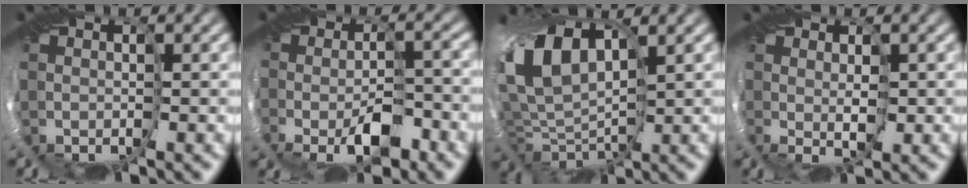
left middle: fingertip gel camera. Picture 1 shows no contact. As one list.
[{"total": 2.2, "force": [-1.6, 0.2, 1.6], "torque": [-0.025, -0.003, -0.026]}, {"total": 10.8, "force": [3.0, 5.9, 8.5], "torque": [-0.189, -0.002, 0.062]}, {"total": 0.9, "force": [0.7, -0.6, 0.1], "torque": [-0.001, -0.001, 0.013]}]